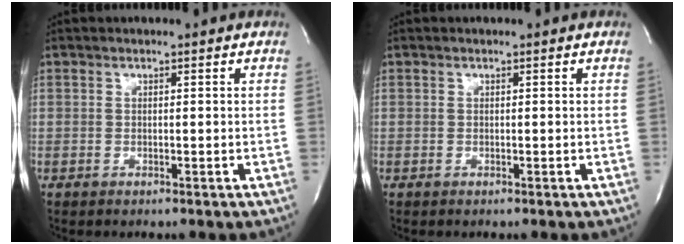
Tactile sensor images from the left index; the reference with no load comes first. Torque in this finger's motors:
{"motor_torque": [0.00, 0.00, 0.00, 0.00]}